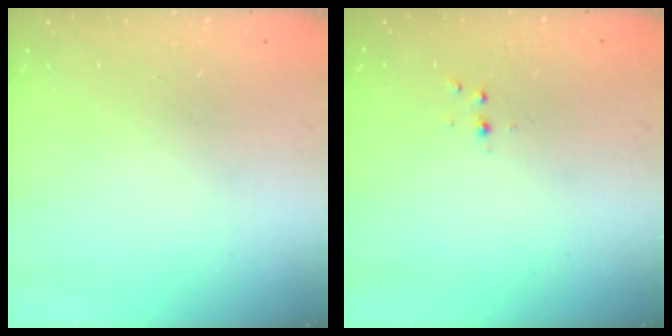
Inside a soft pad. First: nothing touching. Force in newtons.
{"total": 3.0, "press": 2.6, "slide": 1.5}